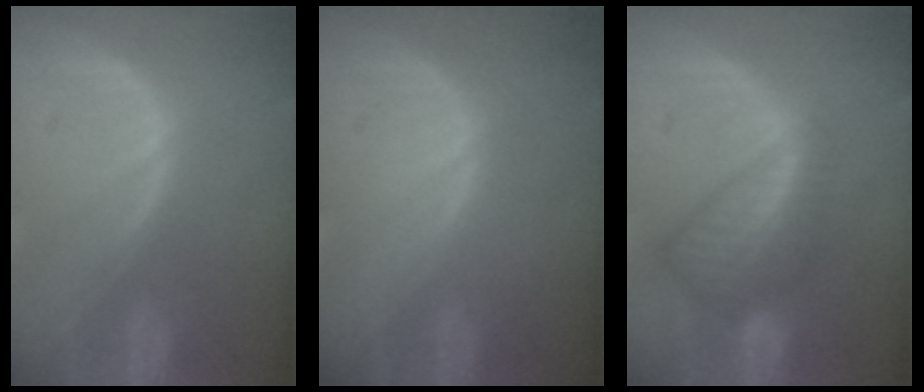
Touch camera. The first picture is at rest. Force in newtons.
{"total": 0.0}
{"total": 7.5, "press": 6.9, "slide": 2.9}